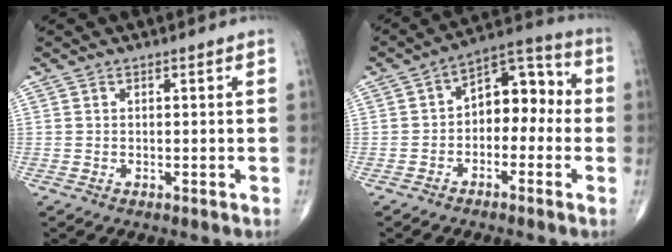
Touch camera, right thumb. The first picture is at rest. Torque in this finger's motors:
{"motor_torque": [0.25, -0.17, 0.41, 0.10, 0.17]}